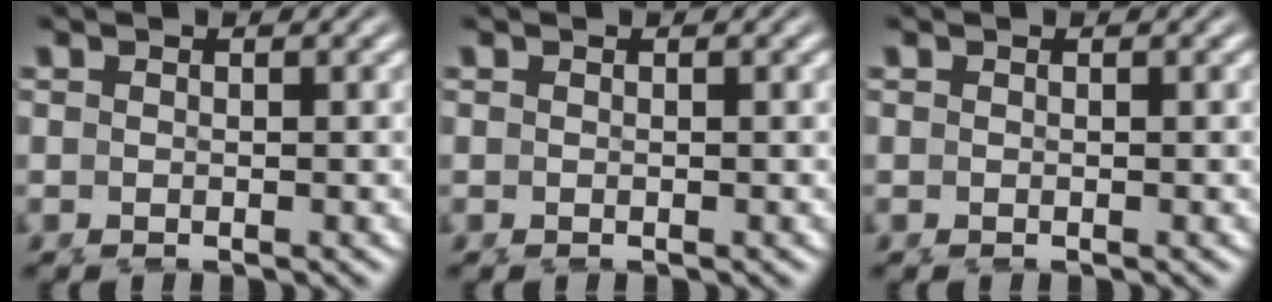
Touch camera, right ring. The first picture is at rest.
{"total": 0.0}
{"total": 0.0}